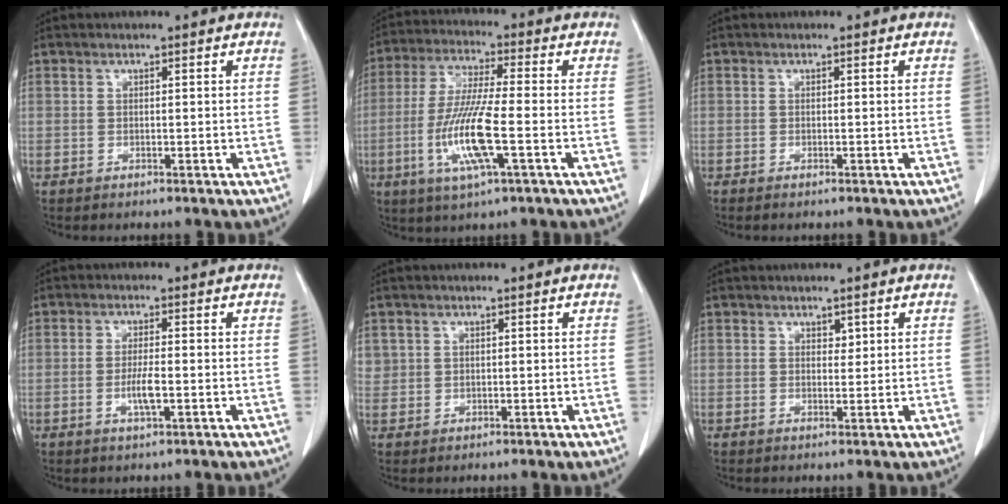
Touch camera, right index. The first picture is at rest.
{"total": 11.7, "force": [-3.2, 0.9, 11.2], "torque": [-0.232, -0.013, -0.065]}
{"total": 0.7, "force": [-0.6, 0.0, 0.4], "torque": [-0.010, -0.002, -0.007]}
{"total": 3.6, "force": [-0.9, 0.5, 3.4], "torque": [-0.069, -0.004, -0.016]}
{"total": 2.0, "force": [0.8, 1.8, 0.2], "torque": [0.011, 0.005, 0.012]}
{"total": 1.1, "force": [0.7, 0.6, 0.6], "torque": [-0.004, -0.004, 0.011]}